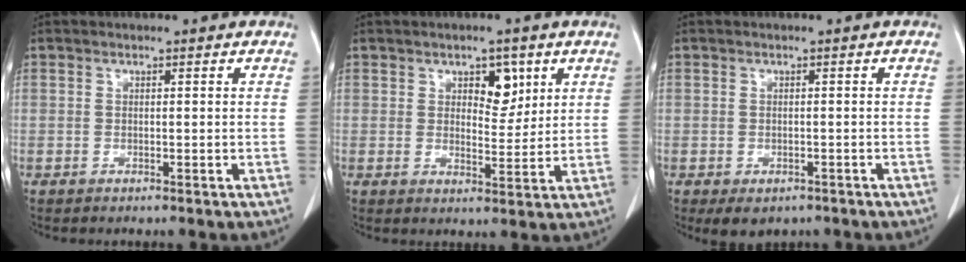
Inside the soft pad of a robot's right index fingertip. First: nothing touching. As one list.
[{"total": 4.8, "force": [2.3, 2.5, 3.4], "torque": [-0.044, 0.001, 0.035]}, {"total": 3.8, "force": [-2.6, 2.3, 1.6], "torque": [-0.015, -0.002, -0.029]}]